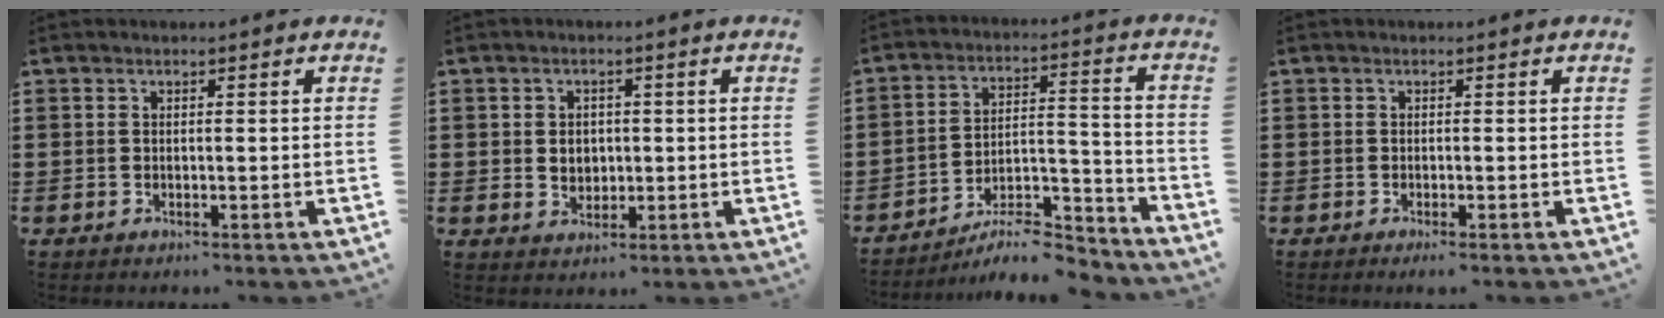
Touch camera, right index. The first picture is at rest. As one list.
[{"total": 2.8, "force": [0.2, 2.3, 1.5], "torque": [-0.027, 0.006, 0.000]}, {"total": 9.1, "force": [-8.4, 1.9, 3.2], "torque": [-0.033, 0.031, -0.156]}, {"total": 0.6, "force": [-0.4, 0.0, 0.4], "torque": [-0.008, -0.003, -0.007]}]